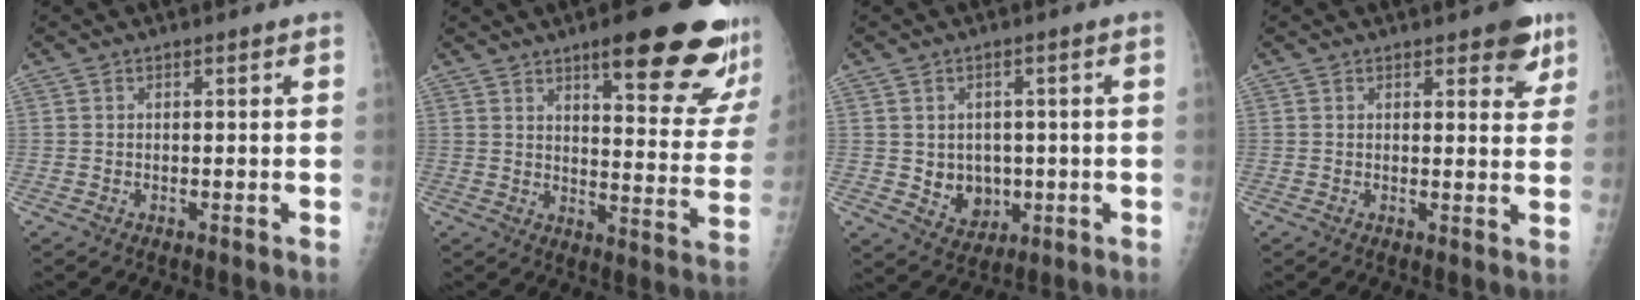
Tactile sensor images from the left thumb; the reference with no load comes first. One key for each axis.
{"total": 21.9, "fx": 13.8, "fy": 5.2, "fz": 16.2, "tx": -0.178, "ty": -0.070, "tz": 0.181}
{"total": 6.4, "fx": -0.4, "fy": 5.5, "fz": 3.4, "tx": -0.021, "ty": -0.003, "tz": 0.011}
{"total": 5.8, "fx": 3.6, "fy": 2.4, "fz": 3.9, "tx": -0.018, "ty": -0.015, "tz": 0.039}